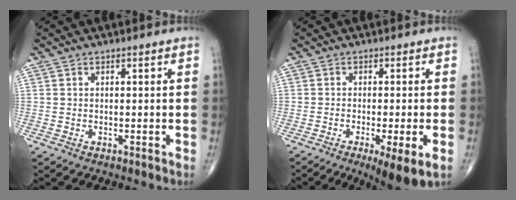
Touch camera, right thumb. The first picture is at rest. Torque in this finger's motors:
{"motor_torque": [-0.02, 0.39, 0.38, 0.16, 0.08]}